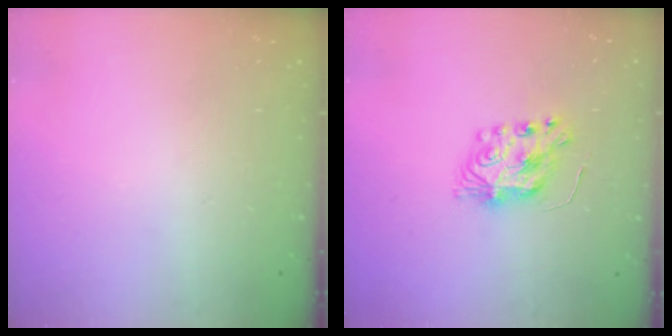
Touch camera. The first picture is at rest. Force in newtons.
{"total": 7.9, "press": 7.9, "slide": 0.5}